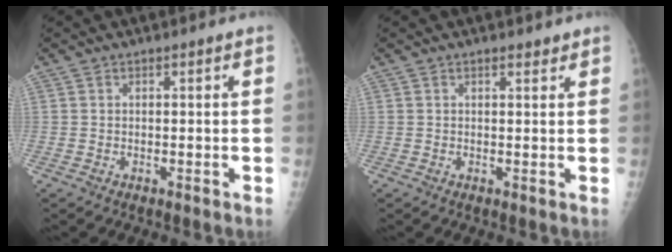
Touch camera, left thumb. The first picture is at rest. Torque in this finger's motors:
{"motor_torque": [-0.08, -0.10, -0.01, 0.22, -0.01]}